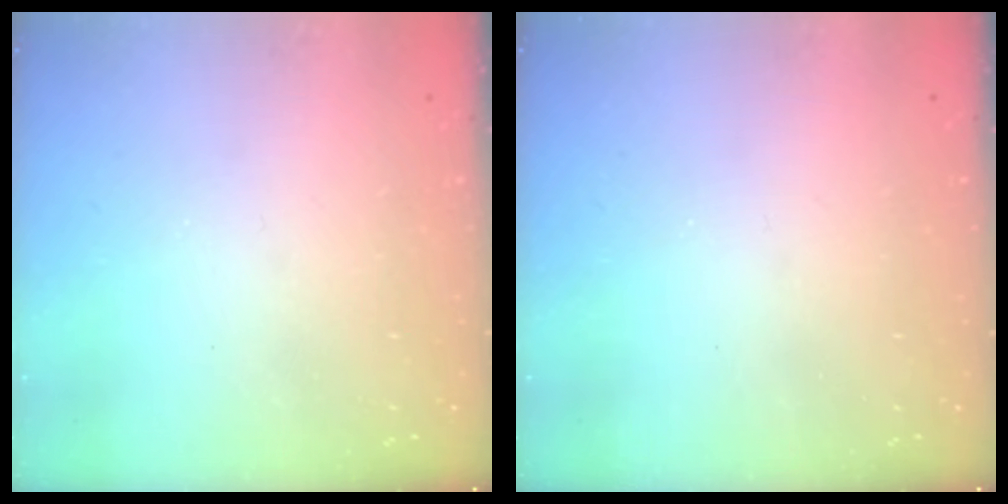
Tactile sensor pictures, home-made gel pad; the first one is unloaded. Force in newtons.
{"total": 0.0}